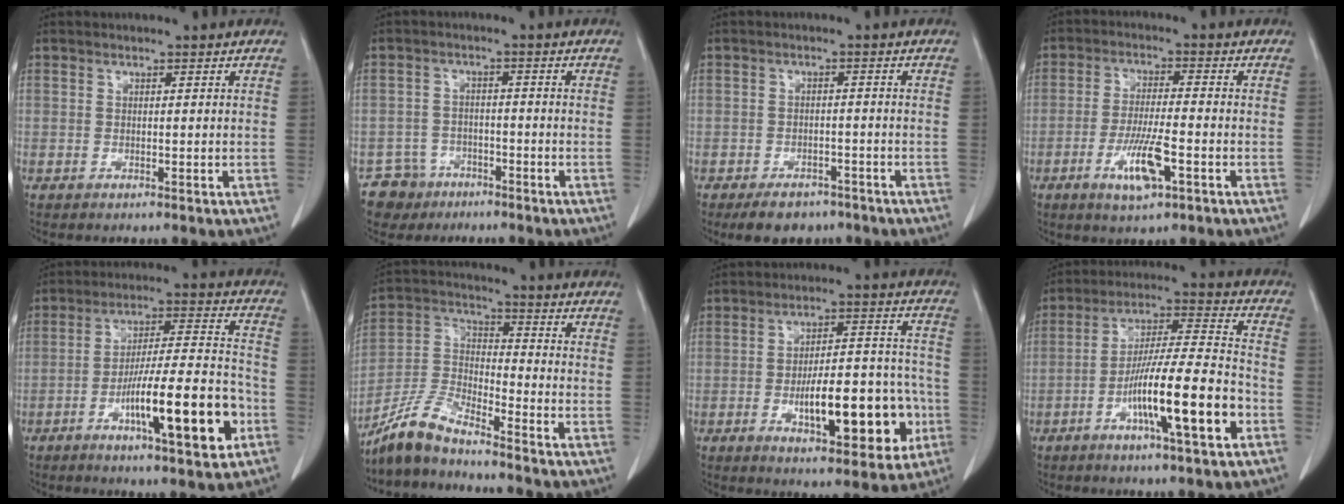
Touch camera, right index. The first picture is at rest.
{"total": 5.3, "force": [-3.6, 3.9, -0.3], "torque": [0.011, 0.008, -0.061]}
{"total": 5.8, "force": [-4.4, 3.1, 2.2], "torque": [-0.030, 0.002, -0.062]}
{"total": 3.6, "force": [-1.5, 0.9, 3.2], "torque": [-0.058, 0.000, -0.024]}
{"total": 16.7, "force": [-6.5, 2.1, 15.2], "torque": [-0.248, 0.005, -0.099]}
{"total": 8.3, "force": [-7.6, 0.8, 3.3], "torque": [-0.082, -0.002, -0.155]}
{"total": 15.8, "force": [-4.6, 5.3, 14.1], "torque": [-0.204, 0.023, -0.060]}
{"total": 15.3, "force": [-6.0, 0.9, 14.1], "torque": [-0.246, -0.003, -0.101]}